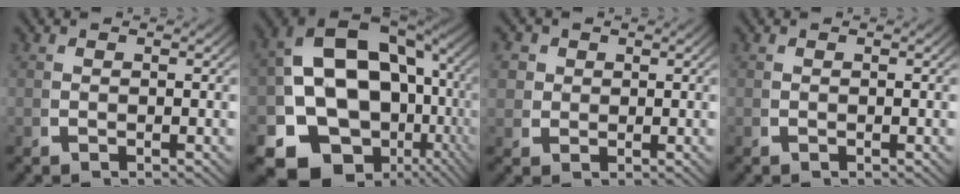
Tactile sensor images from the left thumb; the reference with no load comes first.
{"total": 21.0, "force": [-4.3, 15.6, 13.4], "torque": [-0.277, -0.075, -0.060]}
{"total": 3.5, "force": [1.0, 3.2, 1.2], "torque": [-0.033, -0.010, 0.019]}
{"total": 0.0}